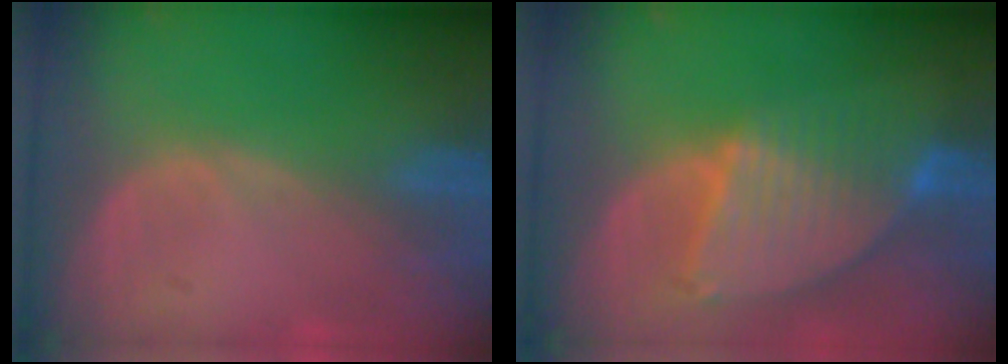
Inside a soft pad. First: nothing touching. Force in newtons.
{"total": 8.7, "press": 7.6, "slide": 4.2}